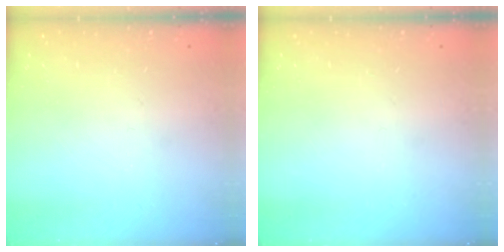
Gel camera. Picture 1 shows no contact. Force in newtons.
{"total": 0.0}